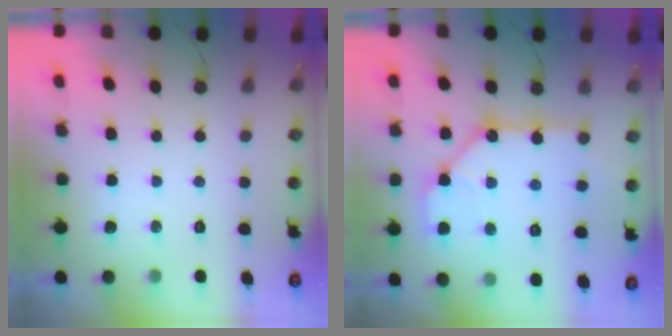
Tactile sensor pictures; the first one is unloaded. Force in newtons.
{"total": 12.3, "press": 12.2, "slide": 0.9}